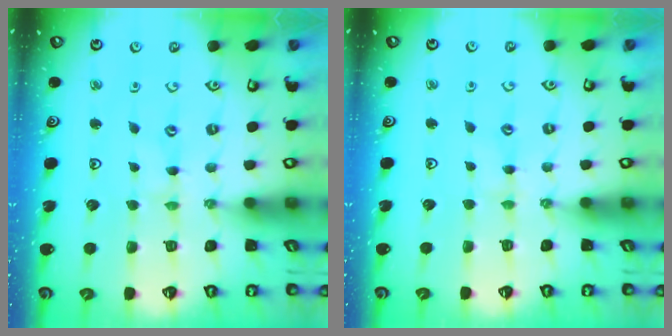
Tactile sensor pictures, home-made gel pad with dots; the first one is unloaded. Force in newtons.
{"total": 2.8, "press": 2.8, "slide": 0.3}